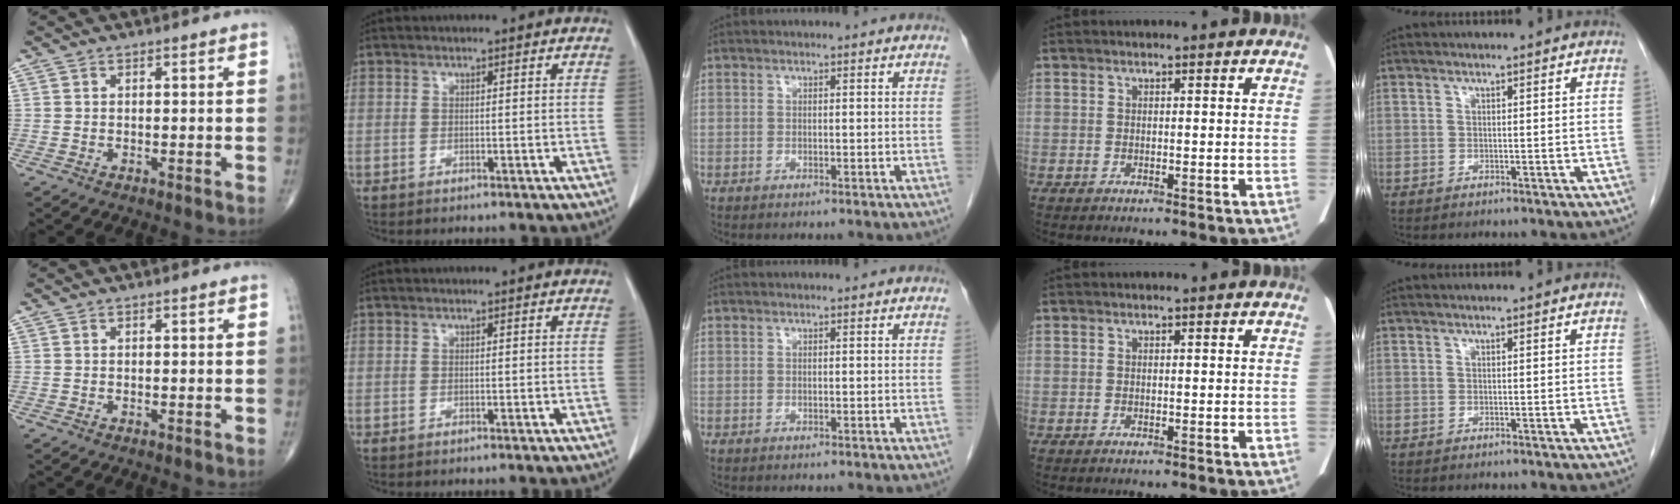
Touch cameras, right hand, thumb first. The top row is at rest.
{}